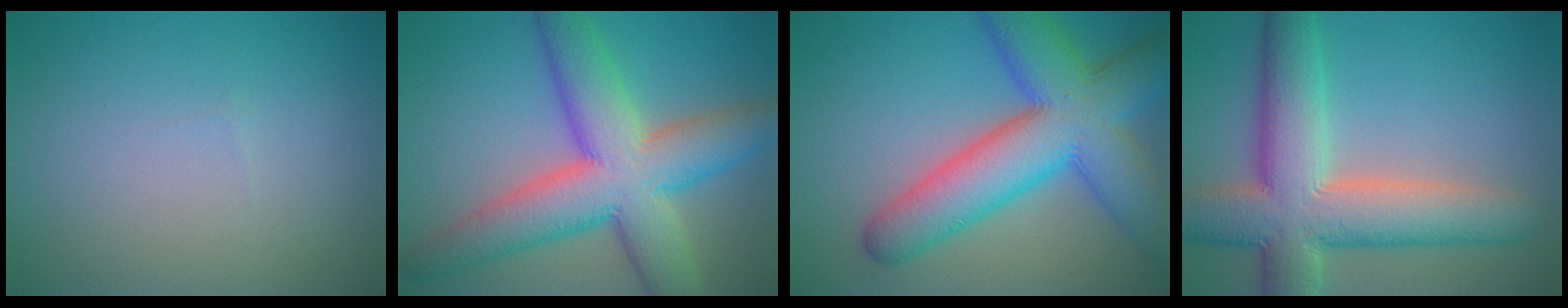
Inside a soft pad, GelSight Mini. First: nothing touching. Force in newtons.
{"total": 10.9, "press": 10.9, "slide": 0.4}
{"total": 11.3, "press": 11.3, "slide": 0.3}
{"total": 10.4, "press": 10.4, "slide": 1.0}